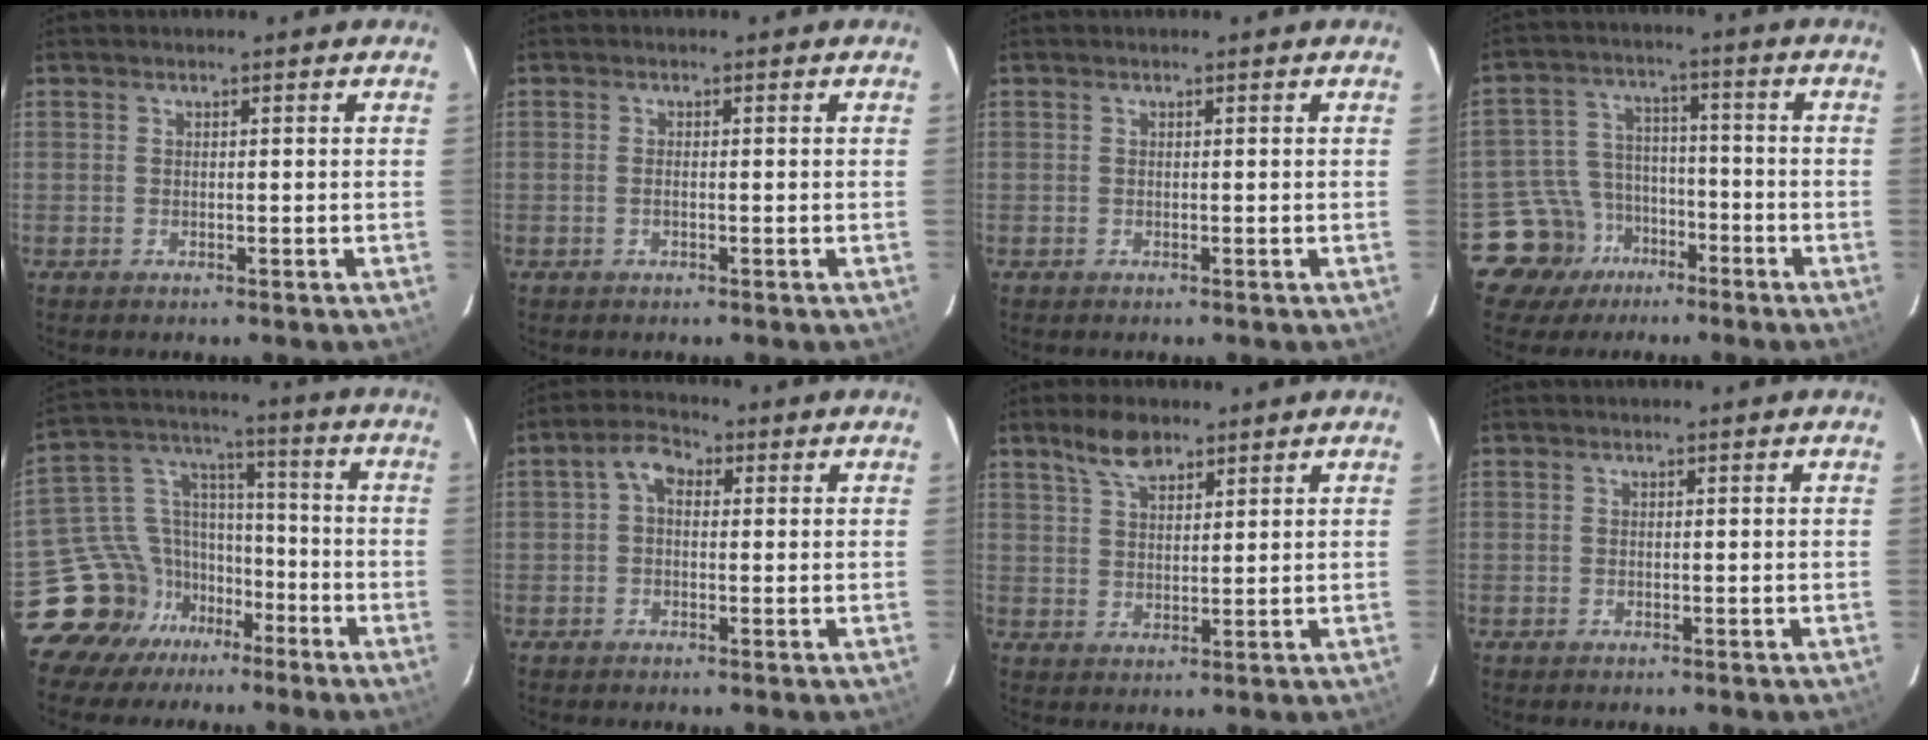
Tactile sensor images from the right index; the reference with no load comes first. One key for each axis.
{"total": 0.7, "fx": -0.2, "fy": 0.3, "fz": 0.6, "tx": -0.012, "ty": 0.003, "tz": -0.003}
{"total": 0.0}
{"total": 9.7, "fx": -6.3, "fy": 7.3, "fz": 0.2, "tx": -0.028, "ty": 0.039, "tz": -0.100}
{"total": 13.7, "fx": -9.1, "fy": 10.0, "fz": 2.4, "tx": -0.070, "ty": 0.064, "tz": -0.154}
{"total": 3.7, "fx": 0.5, "fy": 2.7, "fz": 2.6, "tx": -0.048, "ty": 0.018, "tz": 0.006}
{"total": 5.9, "fx": 4.3, "fy": 2.3, "fz": 3.2, "tx": -0.056, "ty": 0.009, "tz": 0.081}
{"total": 0.0}